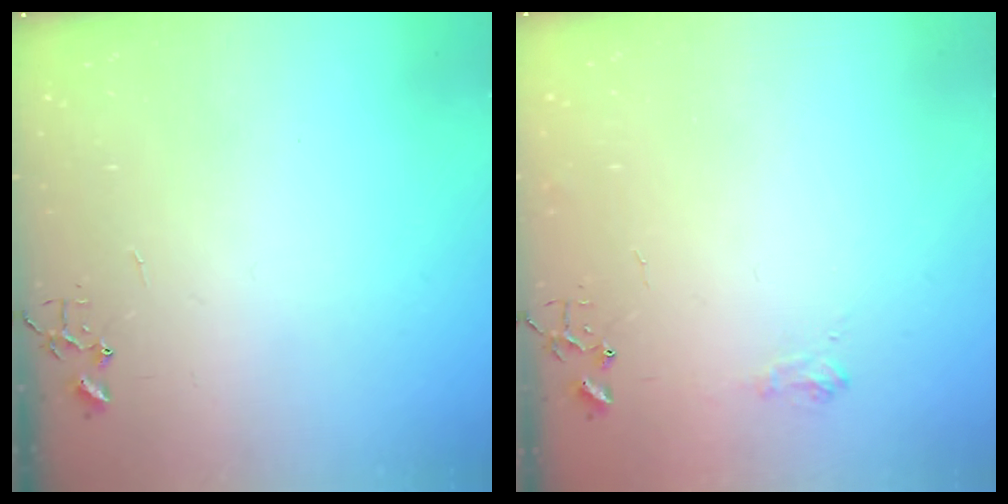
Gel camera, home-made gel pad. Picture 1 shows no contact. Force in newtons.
{"total": 7.1, "press": 7.1, "slide": 0.8}